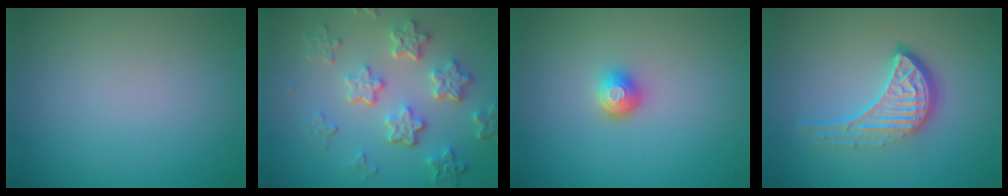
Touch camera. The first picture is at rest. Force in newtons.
{"total": 5.7, "press": 4.3, "slide": 3.7}
{"total": 1.8, "press": 1.3, "slide": 1.2}
{"total": 4.6, "press": 3.3, "slide": 3.2}